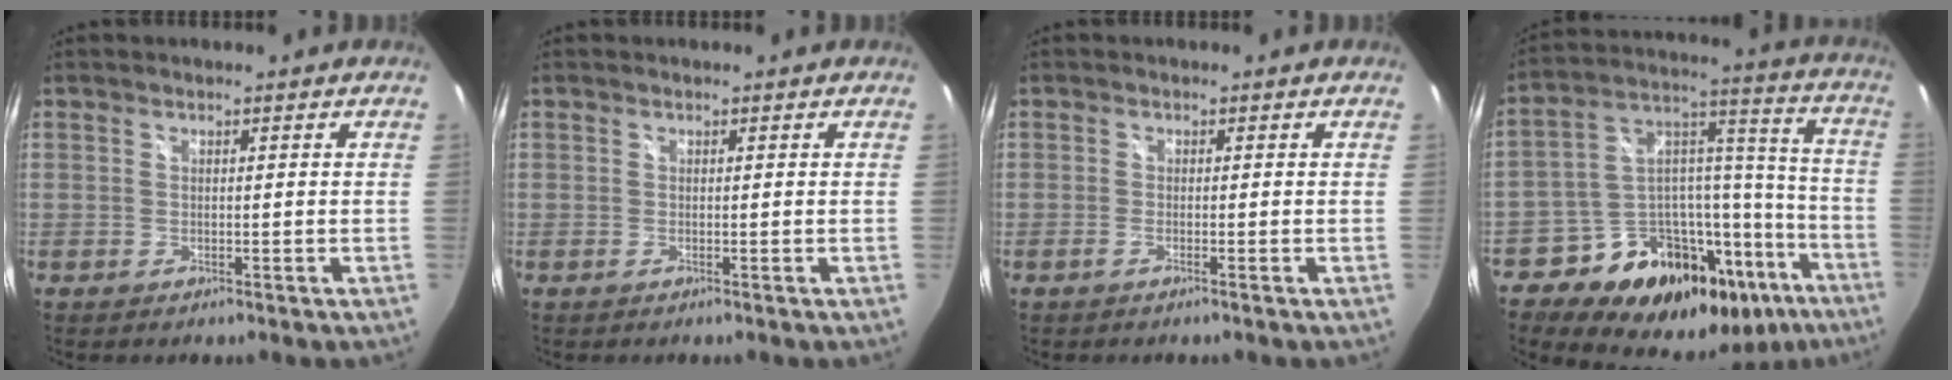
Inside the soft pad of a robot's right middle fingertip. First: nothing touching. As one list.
[{"total": 0.0}, {"total": 1.0, "force": [-0.7, -0.3, 0.6], "torque": [-0.010, -0.001, -0.014]}, {"total": 25.5, "force": [-16.7, 14.9, 12.3], "torque": [-0.194, 0.072, -0.231]}]